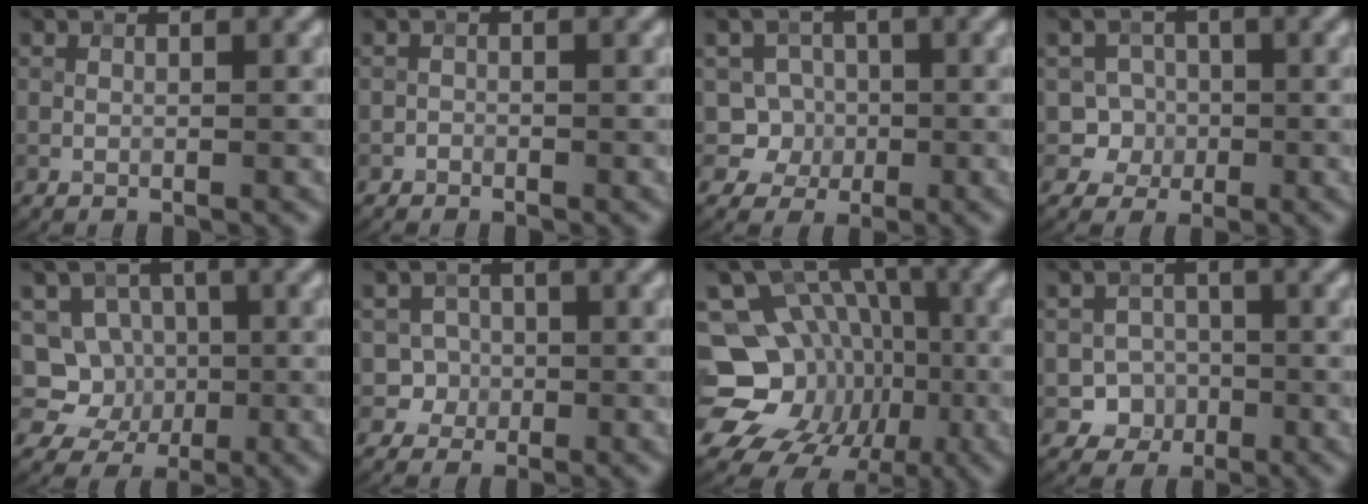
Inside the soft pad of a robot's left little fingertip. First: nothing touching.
{"total": 0.7, "force": [-0.5, 0.3, -0.1], "torque": [0.006, 0.001, -0.010]}
{"total": 4.4, "force": [-0.9, 4.2, 0.9], "torque": [0.012, 0.013, -0.035]}
{"total": 3.9, "force": [-1.0, 3.7, 0.7], "torque": [0.021, 0.005, -0.031]}
{"total": 4.9, "force": [-0.2, 4.6, 1.7], "torque": [-0.005, 0.008, -0.025]}
{"total": 2.7, "force": [-0.9, 2.6, 0.2], "torque": [0.027, 0.004, -0.018]}
{"total": 16.4, "force": [-4.3, 14.4, 6.7], "torque": [-0.133, -0.004, -0.066]}
{"total": 3.5, "force": [-1.4, 3.1, 0.5], "torque": [0.017, 0.007, -0.029]}